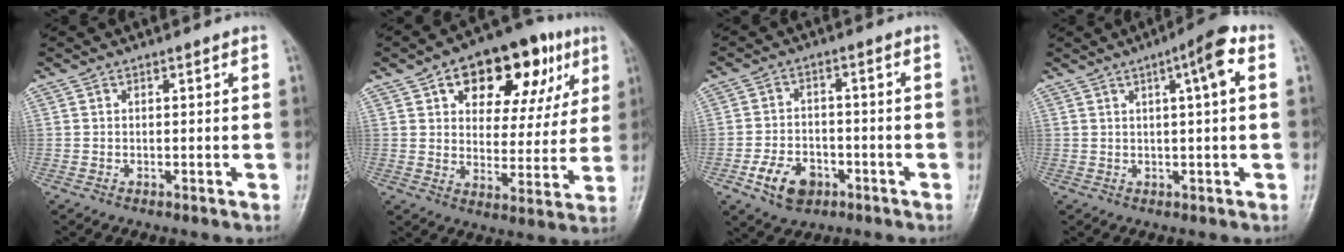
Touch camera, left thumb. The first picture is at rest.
{"total": 20.3, "force": [9.3, 11.4, 14.0], "torque": [-0.142, -0.002, 0.132]}
{"total": 7.7, "force": [-3.6, 5.3, 4.3], "torque": [-0.060, 0.018, -0.061]}
{"total": 6.5, "force": [2.0, 0.9, 6.1], "torque": [-0.096, 0.013, 0.025]}